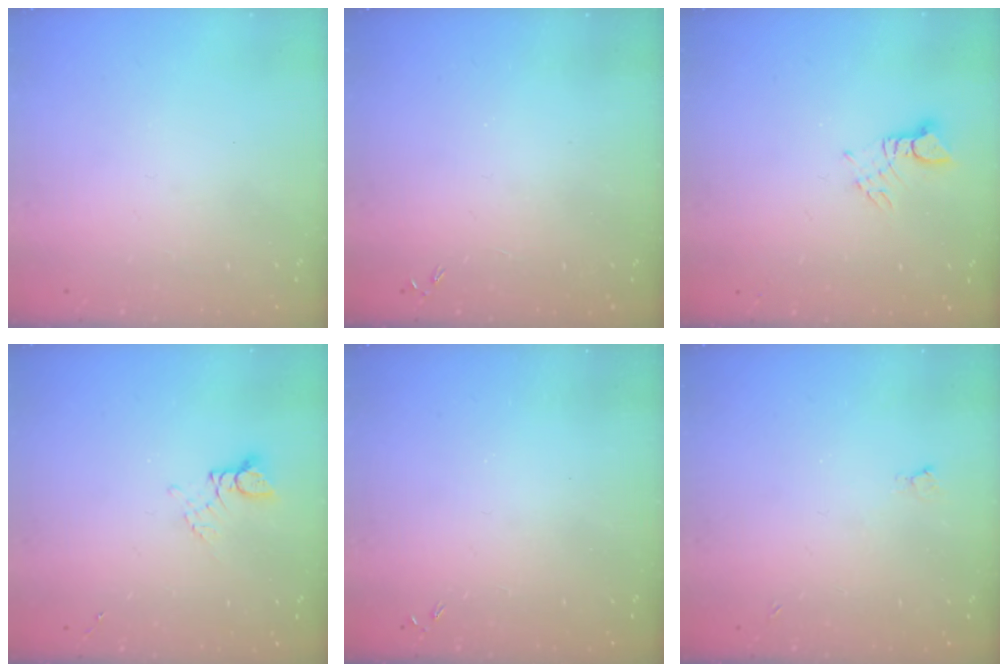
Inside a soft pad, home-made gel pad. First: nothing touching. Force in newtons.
{"total": 0.0}
{"total": 3.1, "press": 3.0, "slide": 0.4}
{"total": 3.8, "press": 3.7, "slide": 0.4}
{"total": 0.0}
{"total": 2.5, "press": 2.4, "slide": 0.6}